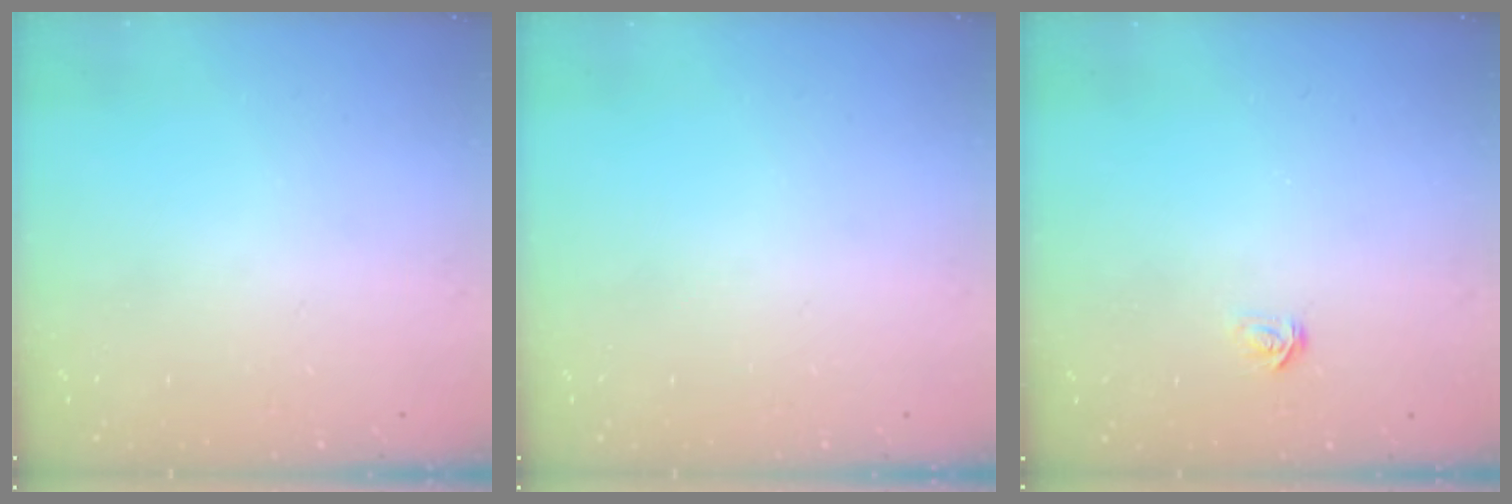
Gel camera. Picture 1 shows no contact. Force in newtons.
{"total": 0.0}
{"total": 2.1, "press": 2.1, "slide": 0.2}